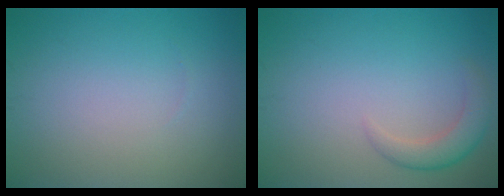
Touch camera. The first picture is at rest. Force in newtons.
{"total": 2.6, "press": 2.6, "slide": 0.3}